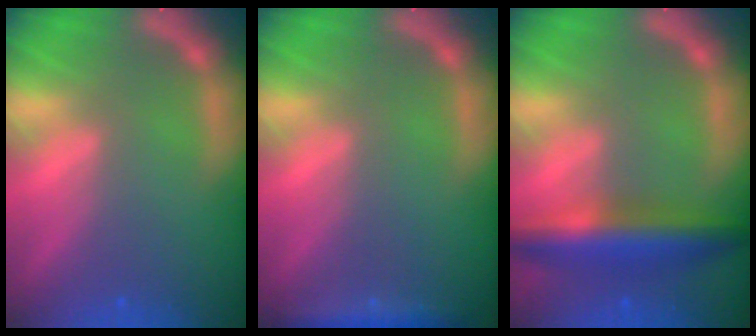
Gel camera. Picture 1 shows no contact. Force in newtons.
{"total": 2.4}
{"total": 6.5}